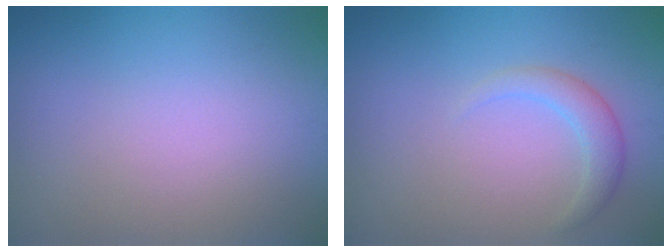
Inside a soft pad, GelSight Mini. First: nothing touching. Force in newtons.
{"total": 2.0, "press": 2.0, "slide": 0.2}